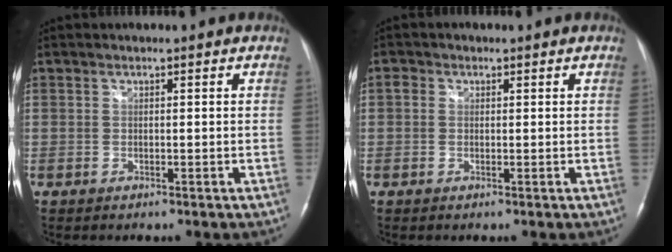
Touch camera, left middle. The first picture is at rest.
{"total": 1.4, "force": [0.4, 1.2, 0.5], "torque": [-0.011, 0.008, 0.005]}